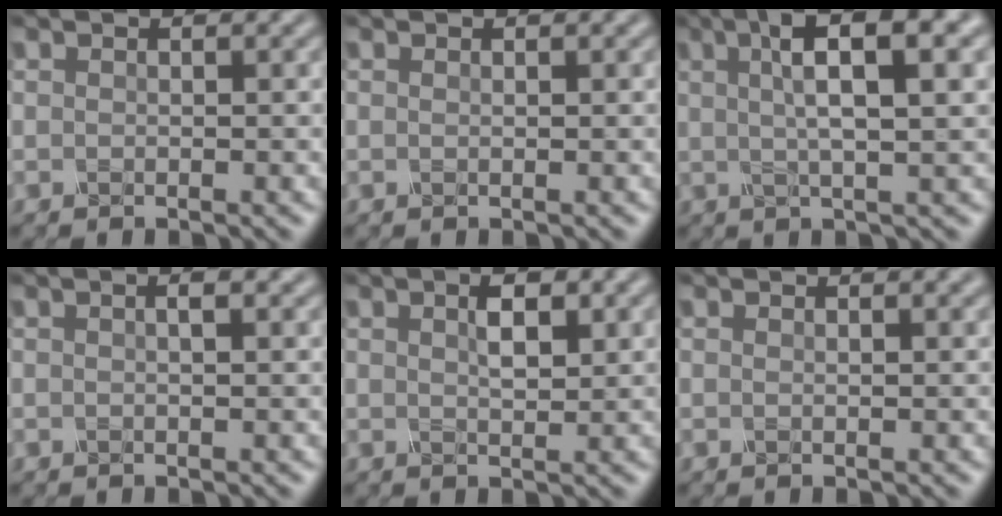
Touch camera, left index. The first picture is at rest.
{"total": 0.8, "force": [0.3, 0.3, 0.6], "torque": [-0.005, 0.003, 0.000]}
{"total": 8.3, "force": [2.6, 1.9, 7.6], "torque": [-0.114, 0.017, 0.045]}
{"total": 2.6, "force": [1.1, 1.3, 2.0], "torque": [-0.011, 0.021, -0.008]}
{"total": 2.4, "force": [0.7, 0.7, 2.2], "torque": [-0.042, 0.004, 0.022]}
{"total": 1.3, "force": [0.7, 0.5, 0.9], "torque": [-0.003, 0.005, -0.001]}